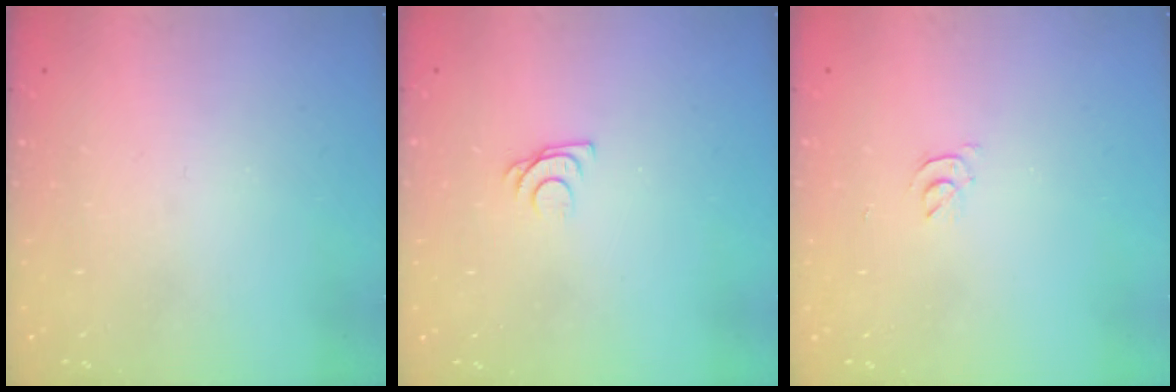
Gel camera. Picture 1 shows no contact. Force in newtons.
{"total": 6.1, "press": 6.0, "slide": 0.7}
{"total": 2.9, "press": 2.9, "slide": 0.5}